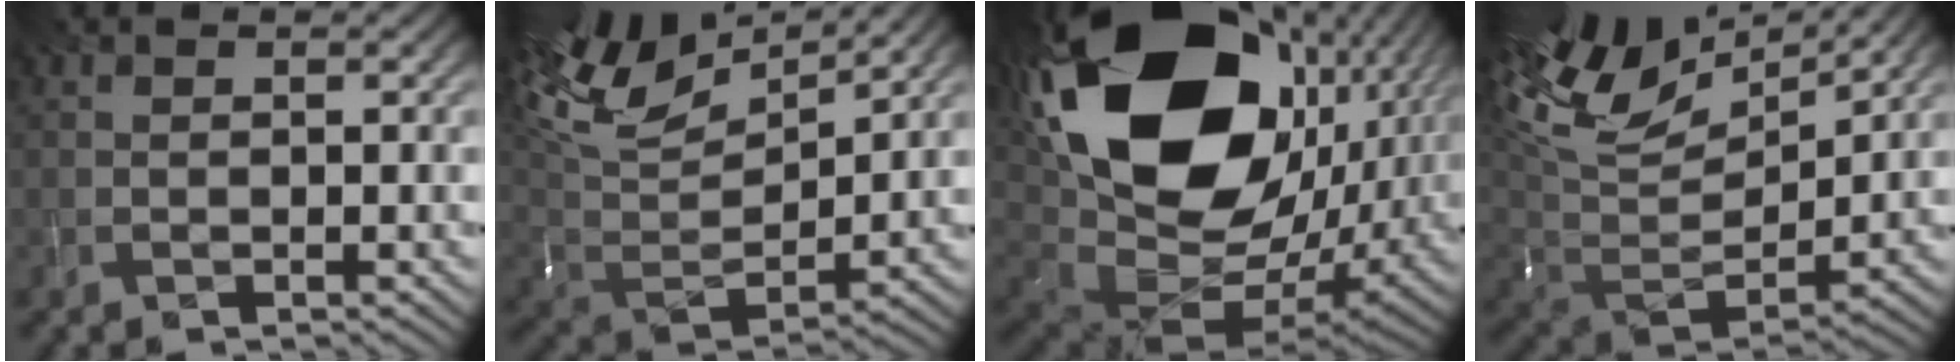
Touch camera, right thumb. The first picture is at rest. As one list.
[{"total": 14.3, "force": [8.7, 6.4, 9.4], "torque": [-0.238, 0.049, 0.156]}, {"total": 23.4, "force": [6.3, 15.2, 16.6], "torque": [-0.383, -0.008, 0.131]}, {"total": 15.4, "force": [8.5, 7.5, 10.4], "torque": [-0.254, 0.046, 0.149]}]